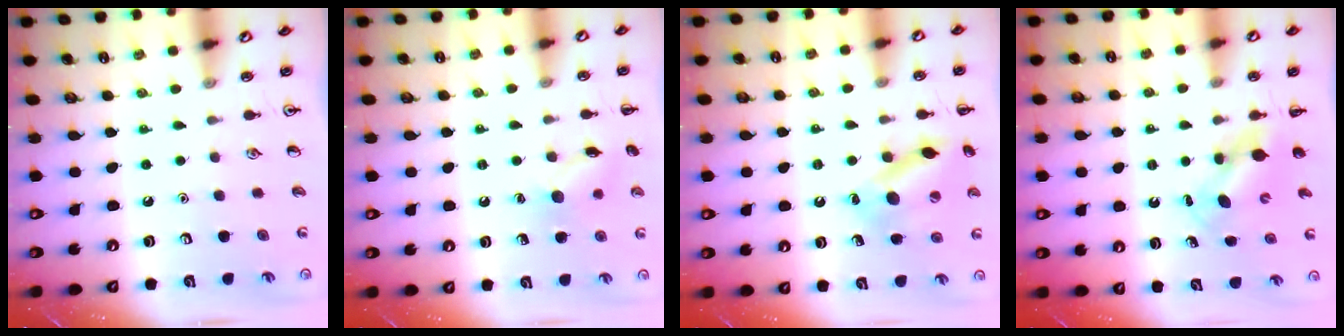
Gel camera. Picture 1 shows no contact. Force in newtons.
{"total": 8.8, "press": 8.8, "slide": 0.5}
{"total": 14.4, "press": 14.2, "slide": 2.5}
{"total": 5.6, "press": 5.6, "slide": 0.6}